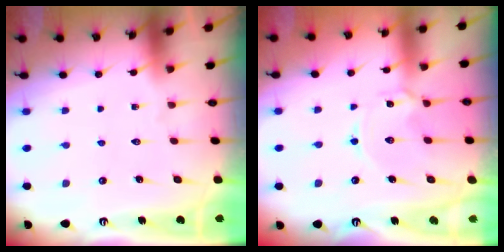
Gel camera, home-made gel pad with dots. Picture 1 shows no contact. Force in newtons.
{"total": 1.9, "press": 1.9, "slide": 0.4}